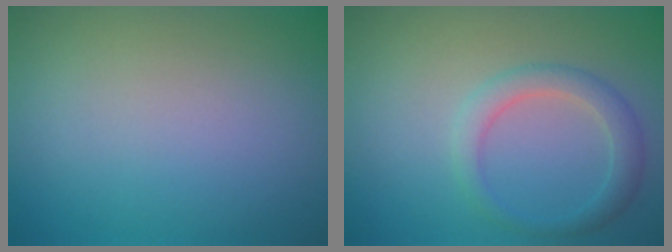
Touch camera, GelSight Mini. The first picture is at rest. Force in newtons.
{"total": 2.7, "press": 2.7, "slide": 0.2}